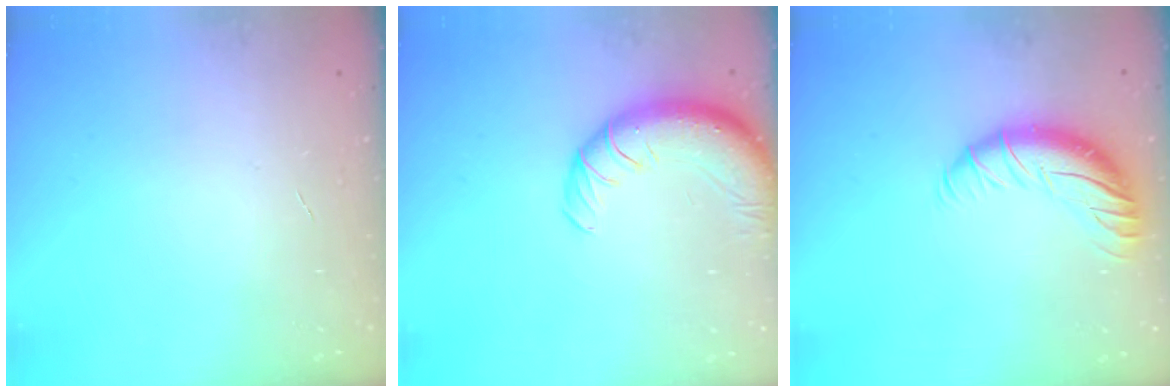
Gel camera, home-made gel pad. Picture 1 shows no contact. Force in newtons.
{"total": 11.9, "press": 11.5, "slide": 3.1}
{"total": 11.5, "press": 11.4, "slide": 1.7}